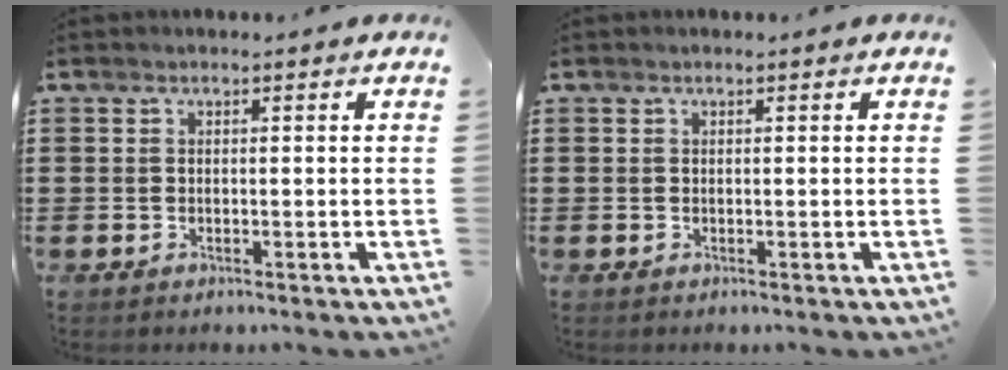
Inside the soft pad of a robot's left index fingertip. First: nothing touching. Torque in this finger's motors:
{"motor_torque": [-0.01, 0.01, 0.00, 0.00]}